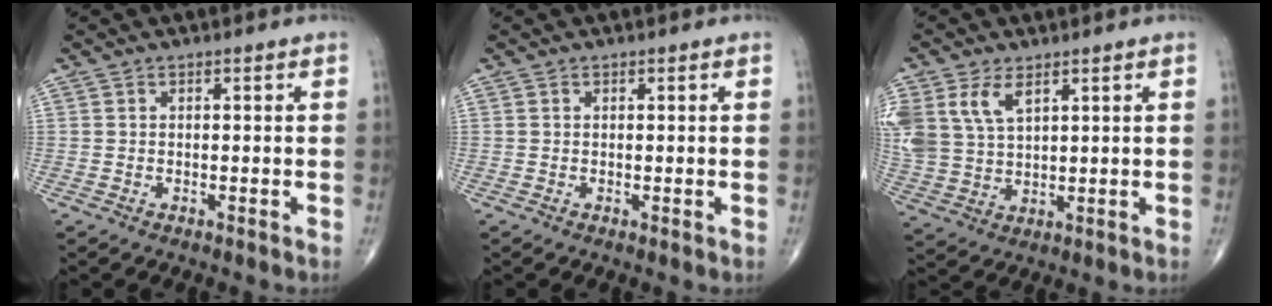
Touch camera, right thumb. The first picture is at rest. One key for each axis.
{"total": 0.0}
{"total": 10.5, "fx": 4.9, "fy": 6.1, "fz": 7.0, "tx": -0.155, "ty": -0.005, "tz": 0.109}